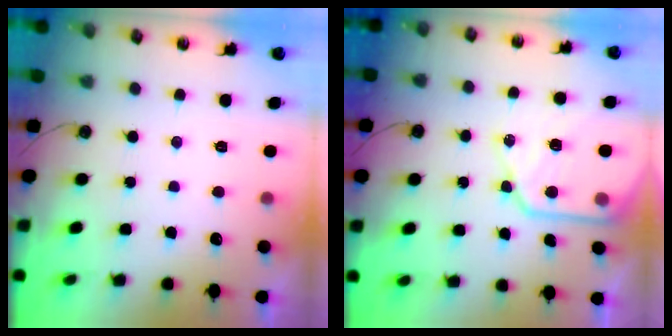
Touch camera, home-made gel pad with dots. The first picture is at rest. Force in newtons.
{"total": 13.9, "press": 13.8, "slide": 1.4}